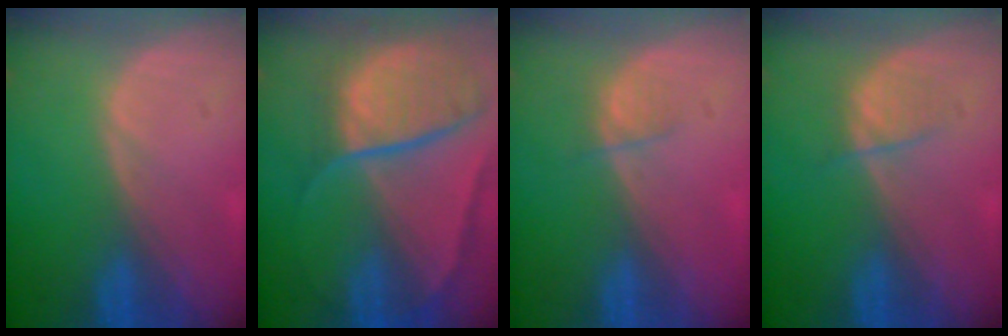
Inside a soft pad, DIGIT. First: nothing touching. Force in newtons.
{"total": 10.6, "press": 8.8, "slide": 5.9}
{"total": 1.9, "press": 1.7, "slide": 0.8}
{"total": 2.1, "press": 2.1, "slide": 0.3}